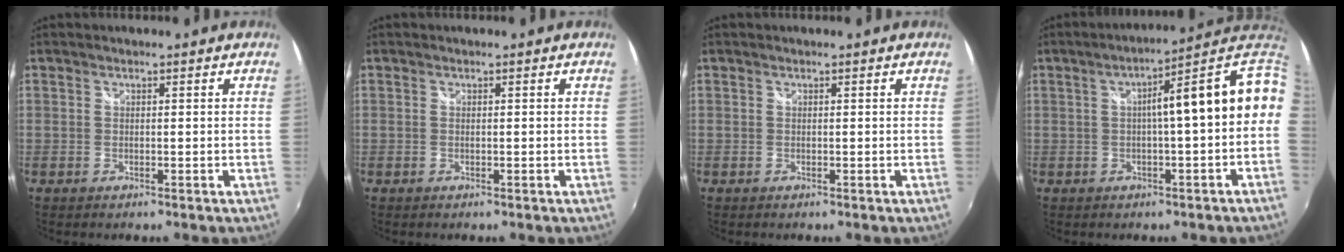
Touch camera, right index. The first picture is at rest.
{"total": 0.0}
{"total": 0.0}
{"total": 12.5, "force": [0.7, 0.9, 12.4], "torque": [-0.147, 0.026, 0.012]}